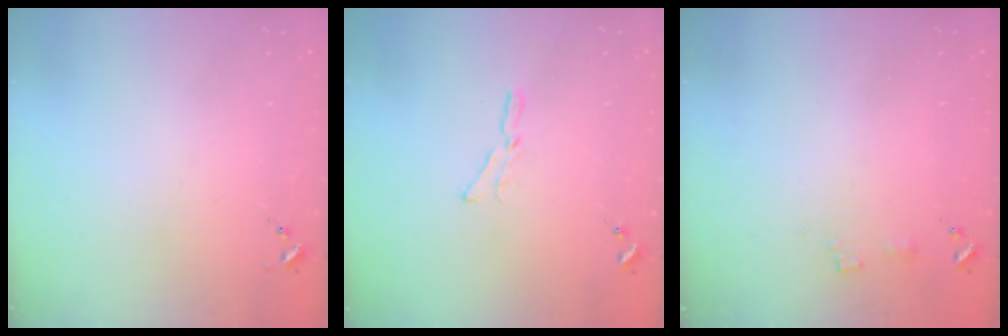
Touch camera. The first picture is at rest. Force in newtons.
{"total": 5.3, "press": 5.2, "slide": 0.6}
{"total": 3.5, "press": 3.5, "slide": 0.4}